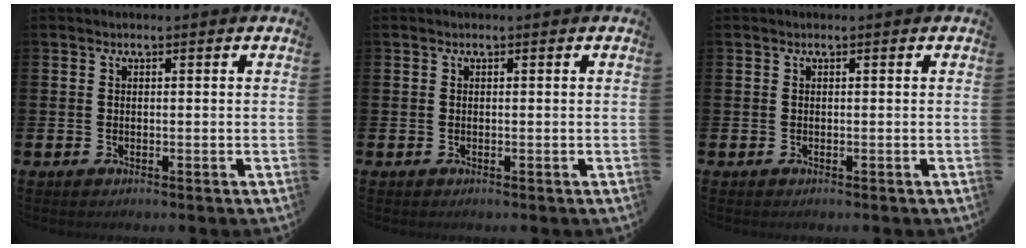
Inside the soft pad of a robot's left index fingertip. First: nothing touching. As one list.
[{"total": 0.0}, {"total": 0.0}]